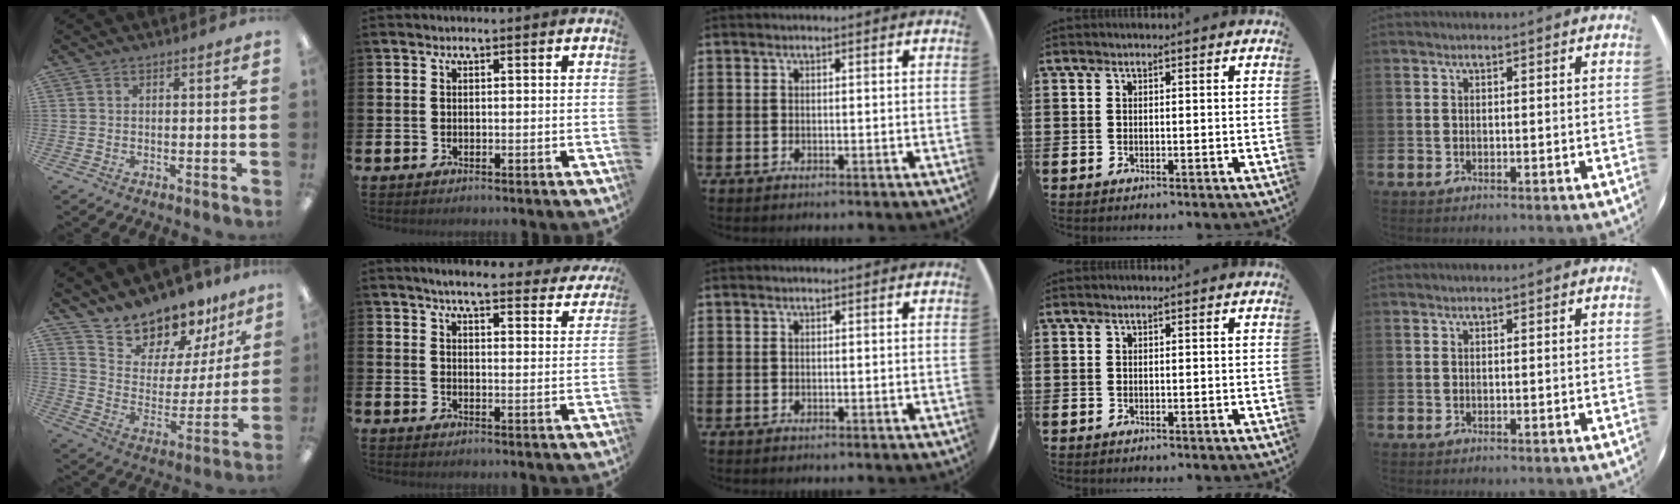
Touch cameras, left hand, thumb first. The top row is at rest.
{"thumb": {"total": 12.9, "force": [12.2, 4.2, -0.2], "torque": [-0.019, -0.131, 0.224]}, "index": {"total": 5.1, "force": [4.8, 0.4, 1.7], "torque": [-0.037, -0.032, 0.080]}}